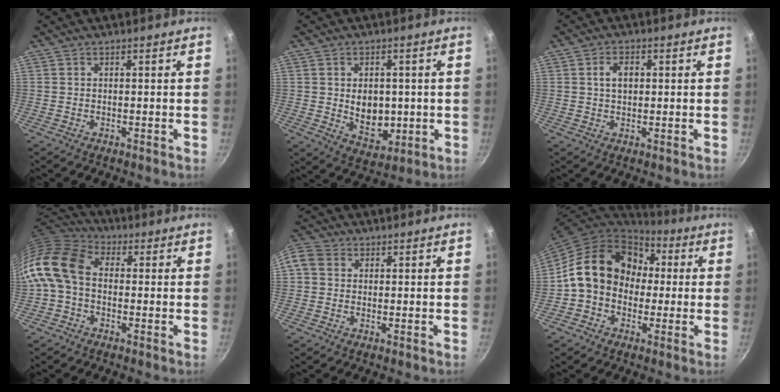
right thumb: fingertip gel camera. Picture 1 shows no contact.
{"total": 8.9, "force": [0.0, 6.4, 6.2], "torque": [-0.067, -0.013, 0.015]}
{"total": 3.8, "force": [0.8, 2.5, 2.8], "torque": [-0.035, 0.004, 0.012]}
{"total": 12.9, "force": [-0.7, 9.2, 9.0], "torque": [-0.177, 0.032, -0.036]}
{"total": 6.0, "force": [0.8, 5.1, 3.1], "torque": [-0.074, 0.016, -0.001]}
{"total": 17.3, "force": [1.3, 14.1, 10.0], "torque": [-0.140, 0.048, 0.006]}